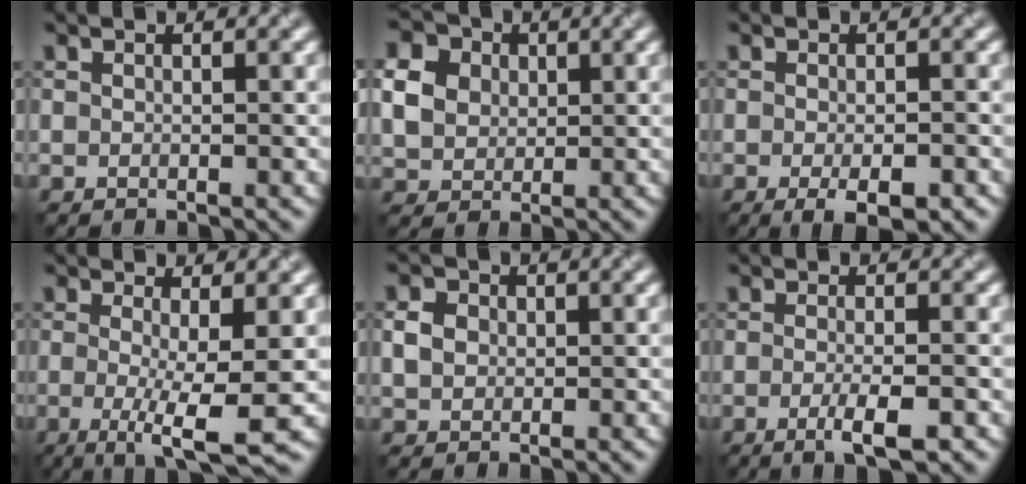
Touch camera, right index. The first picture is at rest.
{"total": 5.5, "force": [1.9, 4.6, 2.3], "torque": [-0.088, 0.029, 0.036]}
{"total": 3.0, "force": [-1.8, 0.3, 2.4], "torque": [-0.042, -0.002, -0.013]}
{"total": 5.9, "force": [-1.2, 1.1, 5.7], "torque": [-0.090, -0.006, -0.013]}
{"total": 1.4, "force": [0.0, 1.4, 0.3], "torque": [-0.017, 0.010, 0.005]}
{"total": 2.8, "force": [-1.5, 0.5, 2.3], "torque": [-0.044, 0.000, -0.019]}